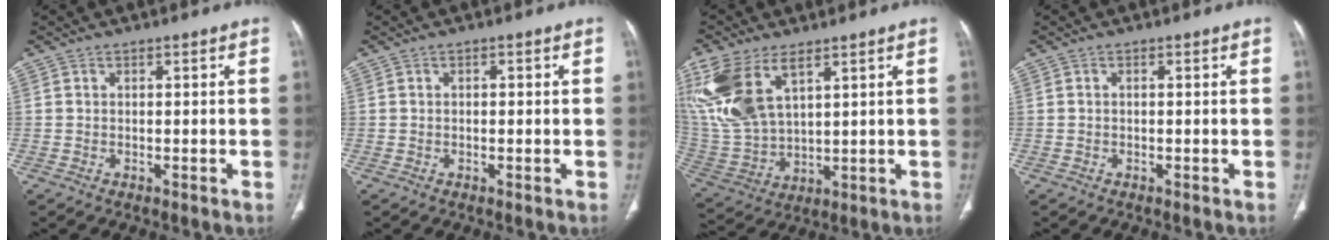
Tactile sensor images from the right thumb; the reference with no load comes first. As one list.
[{"total": 0.9, "force": [0.1, 0.4, 0.8], "torque": [-0.017, 0.004, 0.002]}, {"total": 16.8, "force": [8.3, 8.5, 12.0], "torque": [-0.267, -0.023, 0.182]}, {"total": 0.0}]